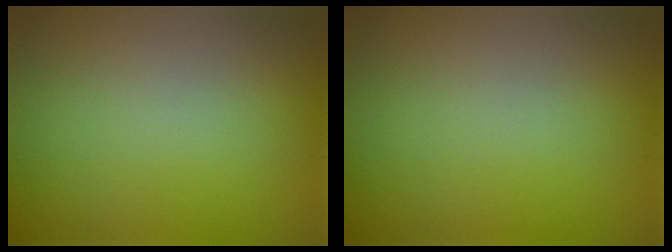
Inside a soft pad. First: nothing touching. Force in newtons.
{"total": 0.0}